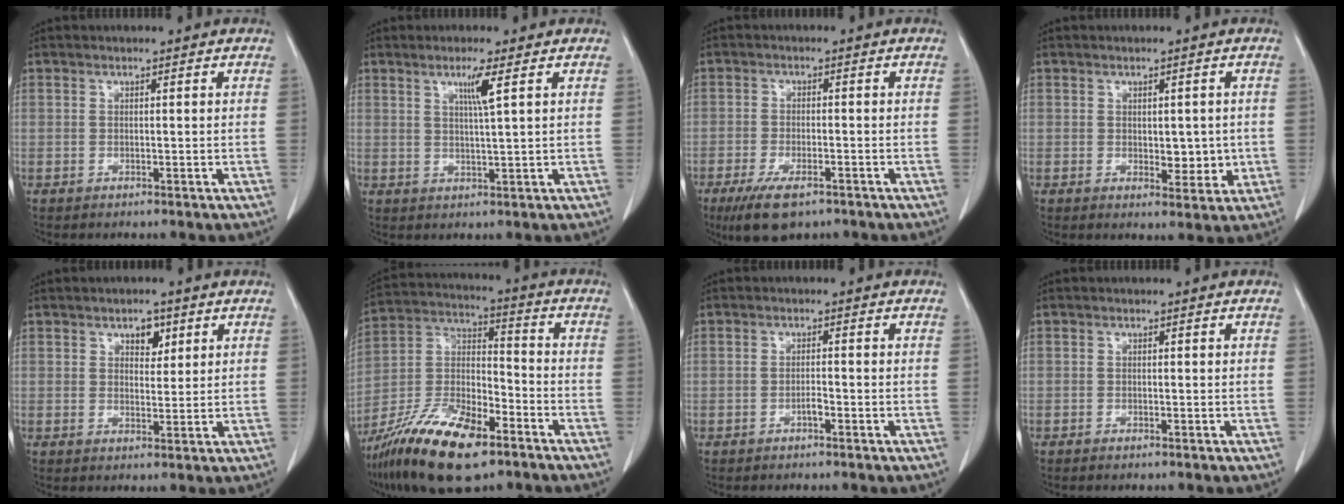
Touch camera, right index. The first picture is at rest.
{"total": 3.6, "force": [1.6, -0.7, 3.1], "torque": [-0.059, -0.006, 0.029]}
{"total": 7.4, "force": [-5.0, 2.4, 4.9], "torque": [-0.091, -0.015, -0.083]}
{"total": 4.2, "force": [-0.1, 2.3, 3.5], "torque": [-0.039, -0.007, 0.006]}
{"total": 3.1, "force": [1.7, 1.8, 2.0], "torque": [-0.025, 0.001, 0.026]}
{"total": 18.7, "force": [-12.3, 5.9, 12.8], "torque": [-0.270, -0.010, -0.225]}
{"total": 1.3, "force": [-0.7, 0.2, 1.0], "torque": [-0.019, 0.001, -0.013]}
{"total": 0.7, "force": [-0.6, 0.1, 0.4], "torque": [-0.012, -0.002, -0.009]}